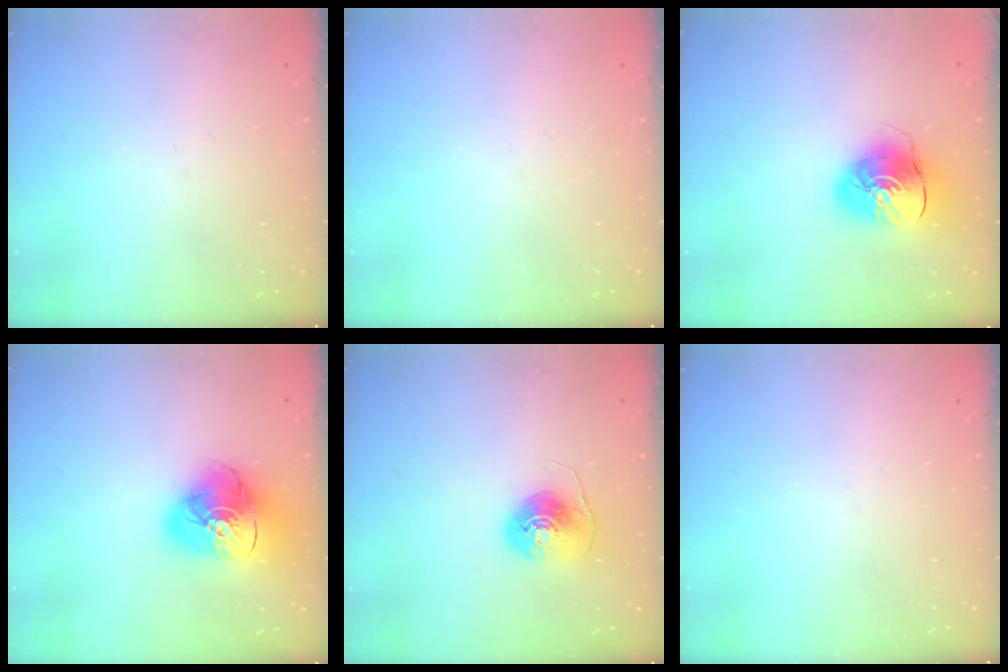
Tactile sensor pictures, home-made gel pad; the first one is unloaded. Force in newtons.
{"total": 0.0}
{"total": 9.9, "press": 9.8, "slide": 1.4}
{"total": 17.8, "press": 17.7, "slide": 1.9}
{"total": 8.5, "press": 8.4, "slide": 0.4}
{"total": 0.0}